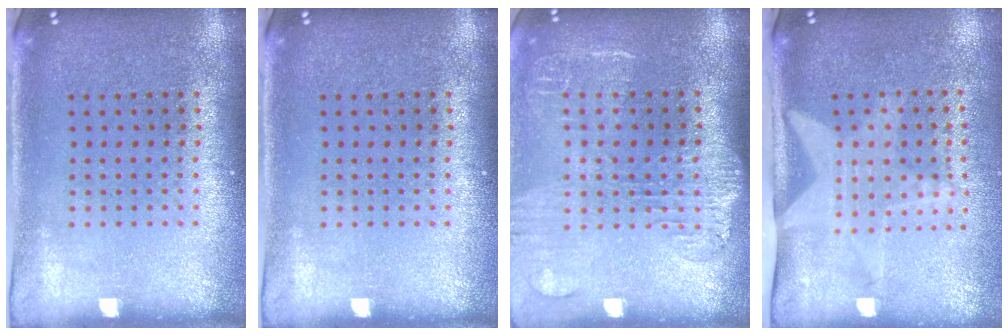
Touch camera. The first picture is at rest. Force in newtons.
{"total": 0.0}
{"total": 1.7, "press": 1.5, "slide": 0.8}
{"total": 2.1, "press": 1.5, "slide": 1.4}